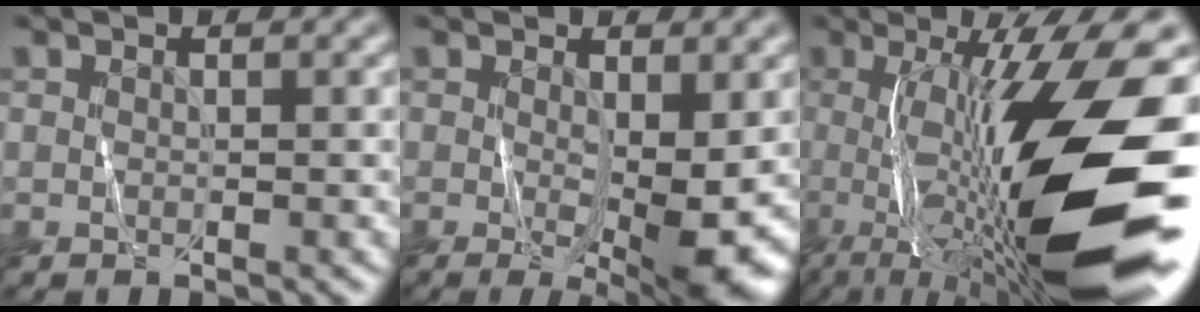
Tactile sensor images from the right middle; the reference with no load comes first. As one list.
[{"total": 6.3, "force": [-0.8, 1.5, 6.1], "torque": [-0.103, -0.020, -0.006]}, {"total": 14.6, "force": [-1.1, 3.5, 14.1], "torque": [-0.226, -0.007, -0.017]}]